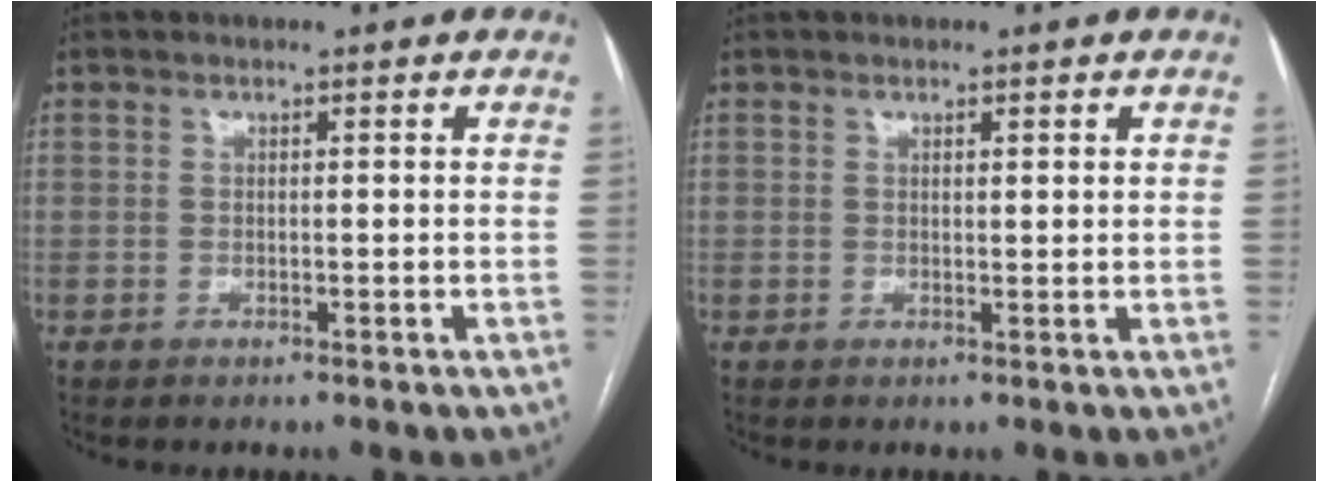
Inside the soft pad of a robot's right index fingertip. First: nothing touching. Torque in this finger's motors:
{"motor_torque": [-0.08, -0.04, -0.04, -0.01]}